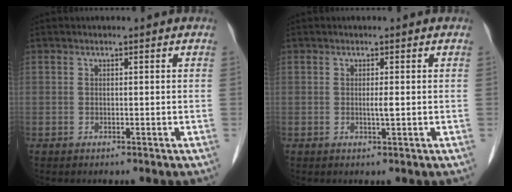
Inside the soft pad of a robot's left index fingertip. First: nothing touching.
{"total": 1.1, "force": [-0.1, 0.0, 1.1], "torque": [-0.022, -0.001, -0.003]}